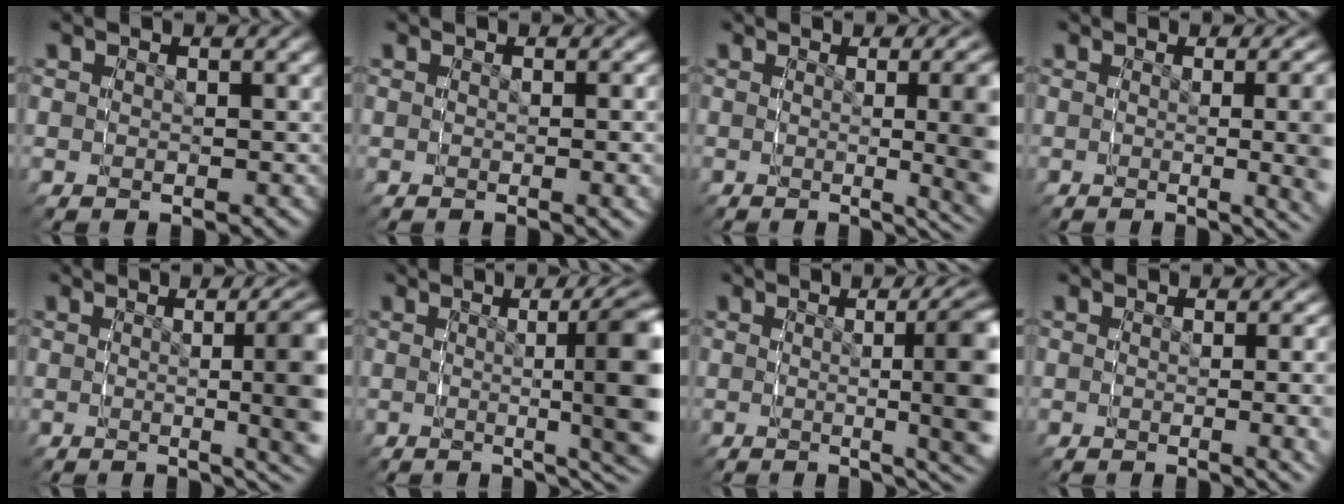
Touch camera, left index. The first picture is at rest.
{"total": 2.1, "force": [-0.1, -1.9, -0.8], "torque": [0.010, 0.012, -0.005]}
{"total": 2.6, "force": [0.1, -1.9, 1.8], "torque": [-0.008, 0.018, 0.002]}
{"total": 2.4, "force": [0.5, -2.3, 0.1], "torque": [0.012, 0.020, 0.004]}
{"total": 3.6, "force": [-0.3, -1.1, 3.4], "torque": [-0.020, 0.019, -0.004]}
{"total": 7.2, "force": [-0.9, -0.4, 7.1], "torque": [-0.077, 0.024, -0.010]}
{"total": 5.3, "force": [-0.6, -0.6, 5.2], "torque": [-0.046, 0.022, -0.007]}
{"total": 2.8, "force": [0.3, -2.6, -0.9], "torque": [0.019, 0.021, -0.002]}